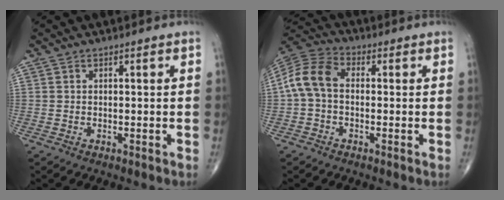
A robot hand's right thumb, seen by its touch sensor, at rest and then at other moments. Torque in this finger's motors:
{"motor_torque": [0.33, 0.51, 0.41, -0.33, 0.28]}